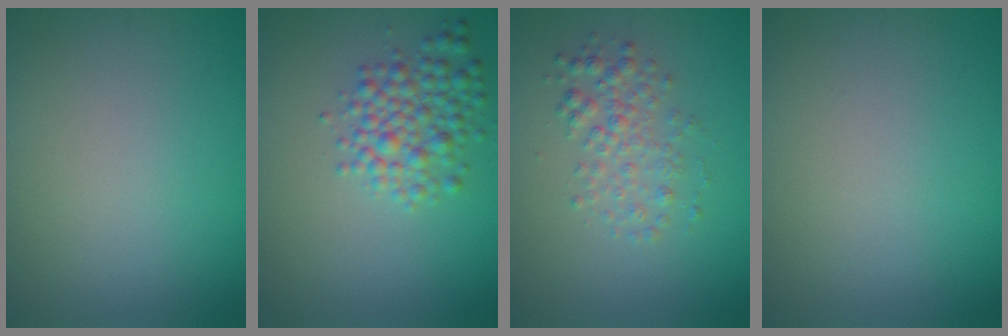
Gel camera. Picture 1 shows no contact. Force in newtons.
{"total": 3.7, "press": 3.6, "slide": 0.1}
{"total": 2.5, "press": 2.5, "slide": 0.0}
{"total": 0.0}